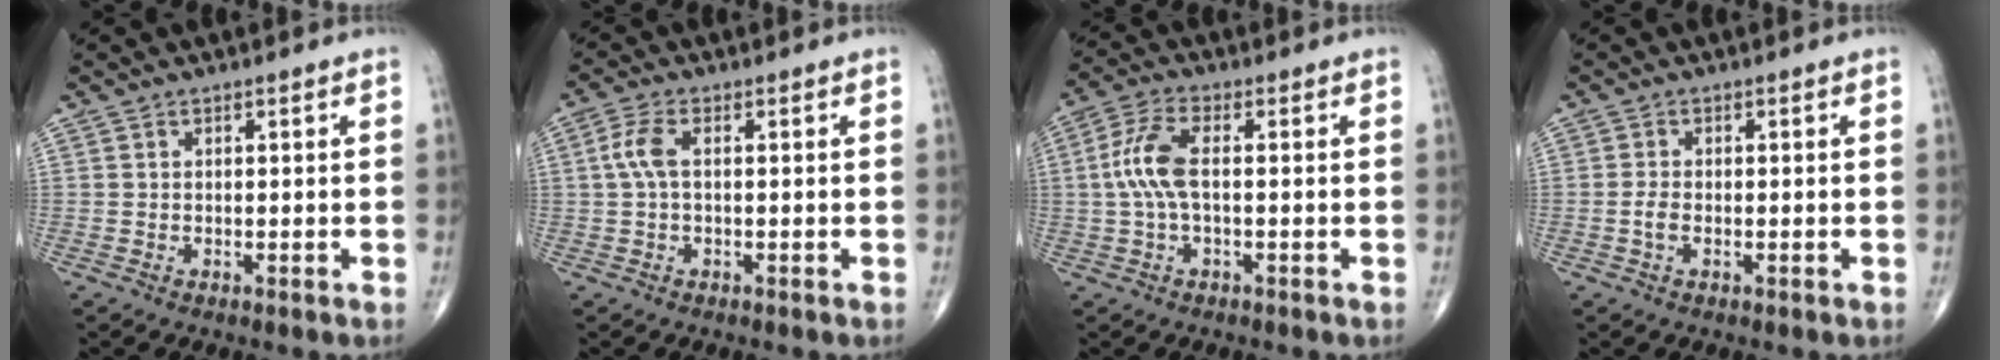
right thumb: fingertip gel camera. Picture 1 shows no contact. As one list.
[{"total": 4.1, "force": [0.4, 1.8, 3.7], "torque": [-0.098, 0.010, 0.005]}, {"total": 7.5, "force": [0.0, 2.9, 6.9], "torque": [-0.171, 0.019, -0.004]}, {"total": 1.8, "force": [-0.5, 0.9, 1.5], "torque": [-0.033, 0.002, -0.012]}]